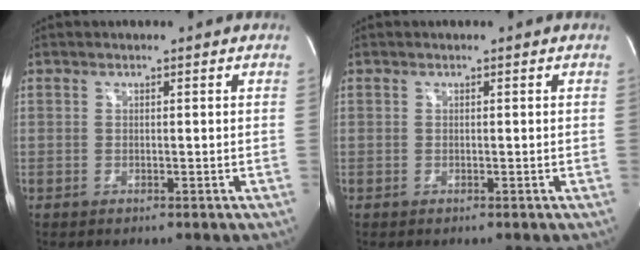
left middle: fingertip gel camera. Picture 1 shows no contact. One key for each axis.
{"total": 0.0}